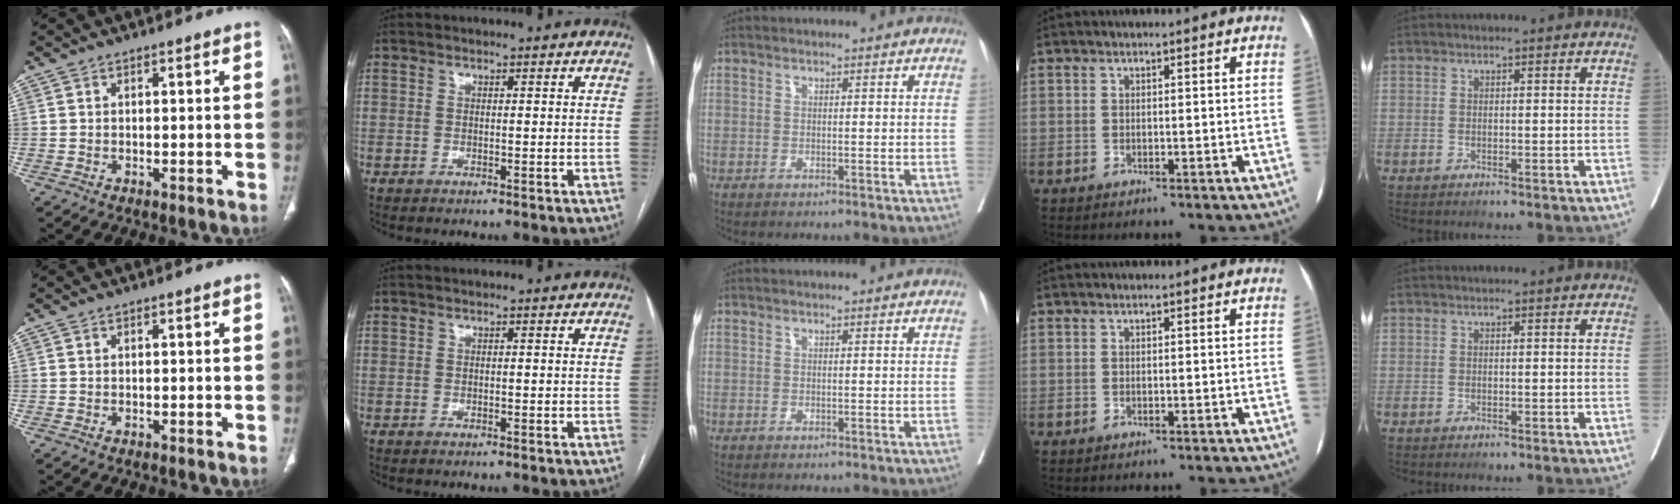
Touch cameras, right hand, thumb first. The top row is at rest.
{}